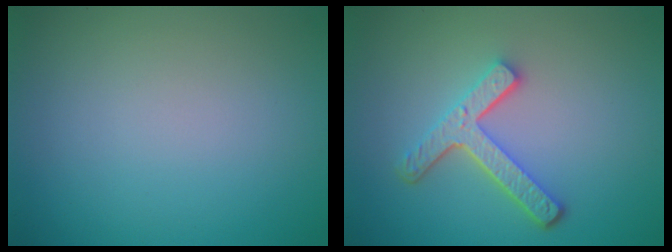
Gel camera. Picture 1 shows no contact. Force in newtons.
{"total": 4.3, "press": 3.3, "slide": 2.8}